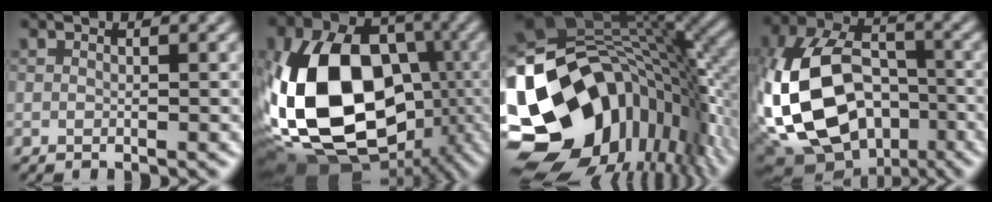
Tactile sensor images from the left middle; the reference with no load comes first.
{"total": 18.5, "force": [-3.0, 13.3, 12.5], "torque": [-0.265, -0.019, -0.040]}
{"total": 19.0, "force": [-5.3, 12.4, 13.4], "torque": [-0.266, -0.007, -0.095]}
{"total": 15.1, "force": [-3.4, 10.5, 10.2], "torque": [-0.241, -0.010, -0.059]}